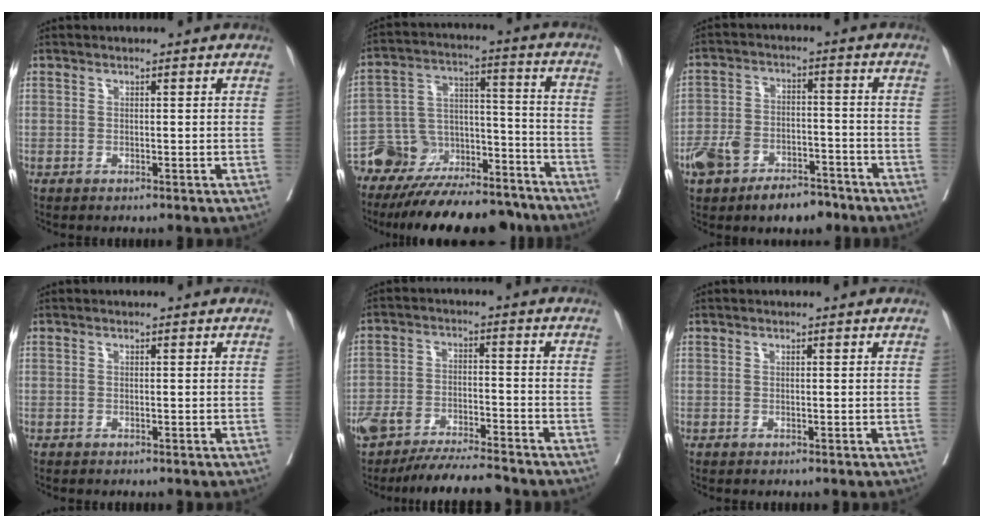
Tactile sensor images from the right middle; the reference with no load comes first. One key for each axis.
{"total": 21.1, "fx": -18.9, "fy": 6.7, "fz": 6.7, "tx": -0.127, "ty": 0.022, "tz": -0.292}
{"total": 10.6, "fx": -7.0, "fy": 5.1, "fz": 6.0, "tx": -0.116, "ty": 0.013, "tz": -0.114}
{"total": 0.0}
{"total": 6.7, "fx": -6.2, "fy": -0.3, "fz": 2.4, "tx": -0.045, "ty": -0.007, "tz": -0.112}
{"total": 0.0}